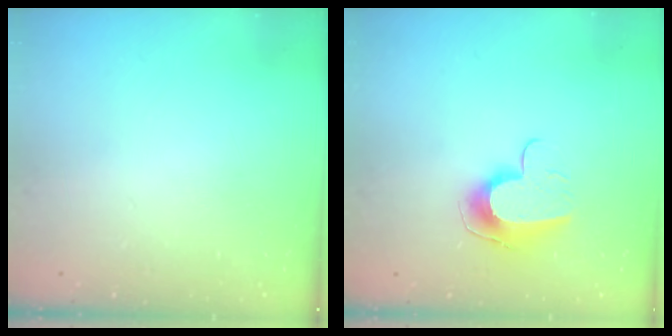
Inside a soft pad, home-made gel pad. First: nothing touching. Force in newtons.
{"total": 10.3, "press": 10.3, "slide": 0.4}